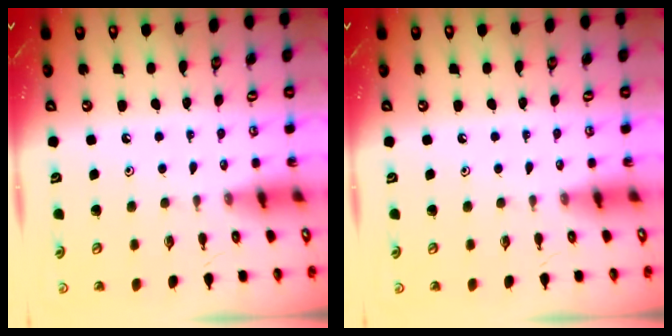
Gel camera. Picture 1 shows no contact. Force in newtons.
{"total": 0.0}